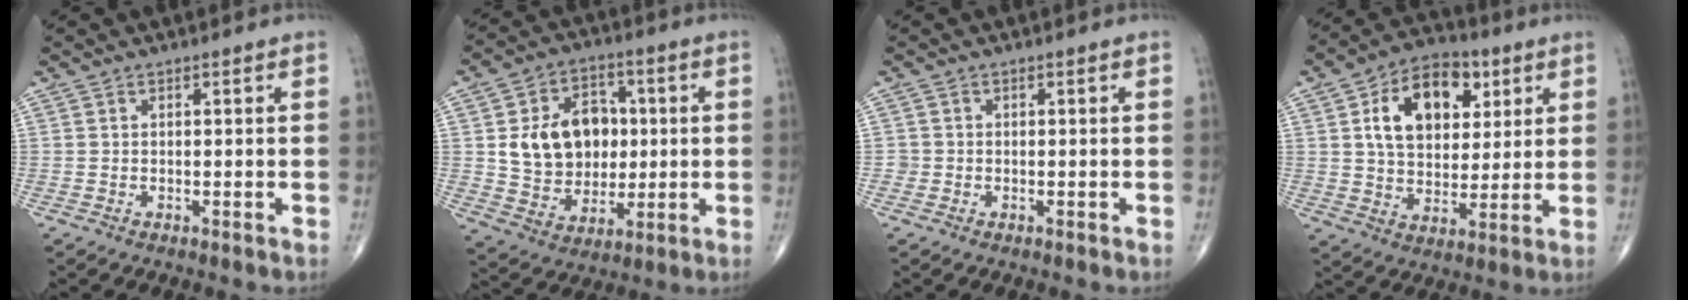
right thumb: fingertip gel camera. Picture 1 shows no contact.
{"total": 15.1, "force": [1.8, 11.7, 9.3], "torque": [-0.109, 0.005, 0.041]}
{"total": 1.2, "force": [-0.3, 1.1, -0.1], "torque": [0.008, 0.006, -0.007]}
{"total": 16.1, "force": [5.4, 10.5, 10.9], "torque": [-0.143, -0.006, 0.089]}